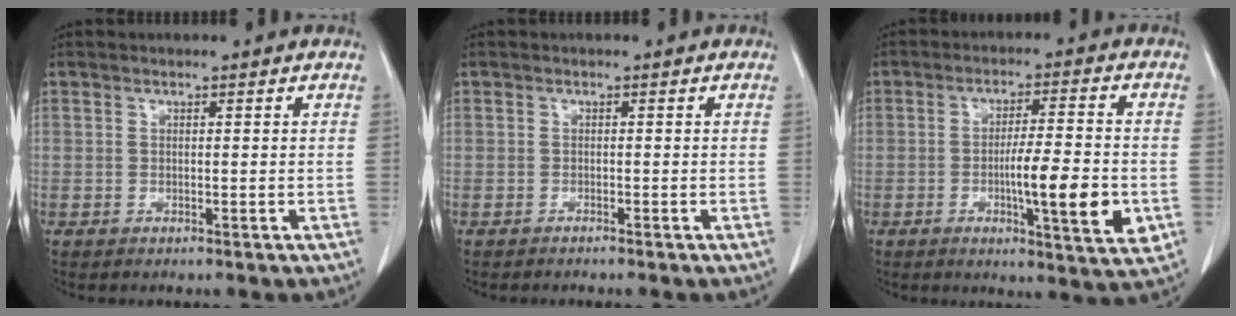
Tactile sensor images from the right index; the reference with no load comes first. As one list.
[{"total": 0.5, "force": [-0.5, -0.1, 0.1], "torque": [-0.006, -0.001, -0.010]}, {"total": 11.4, "force": [-2.6, 1.2, 11.1], "torque": [-0.162, -0.009, -0.039]}]